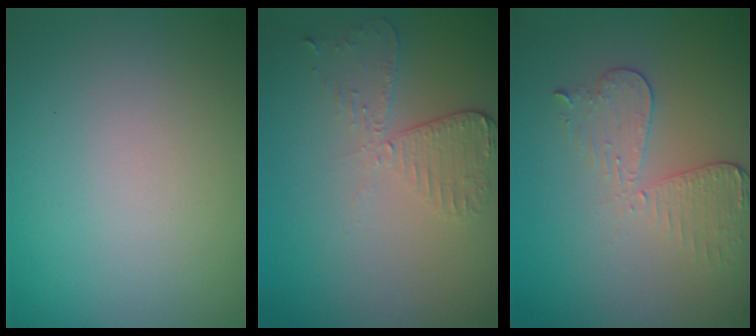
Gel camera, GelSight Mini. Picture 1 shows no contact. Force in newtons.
{"total": 2.9, "press": 2.6, "slide": 1.3}
{"total": 2.9, "press": 2.7, "slide": 1.2}